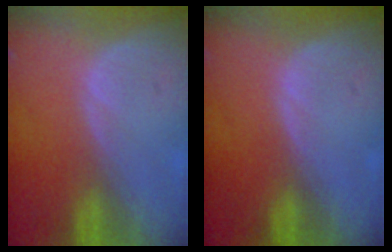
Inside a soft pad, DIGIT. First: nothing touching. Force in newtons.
{"total": 0.0}